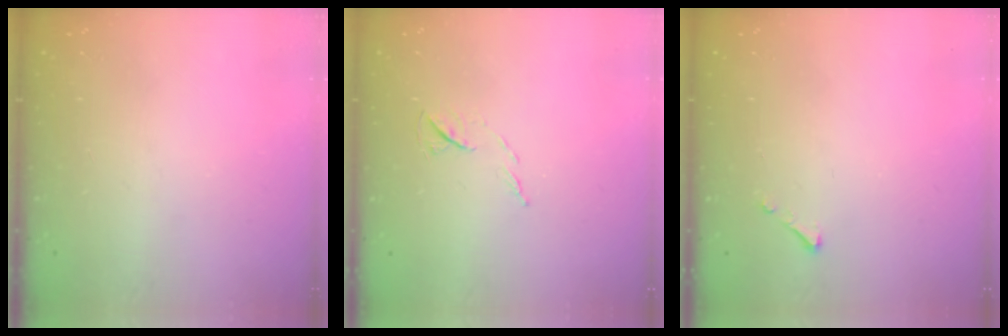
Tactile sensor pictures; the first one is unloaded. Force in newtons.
{"total": 5.7, "press": 5.6, "slide": 1.2}
{"total": 2.5, "press": 2.5, "slide": 0.3}